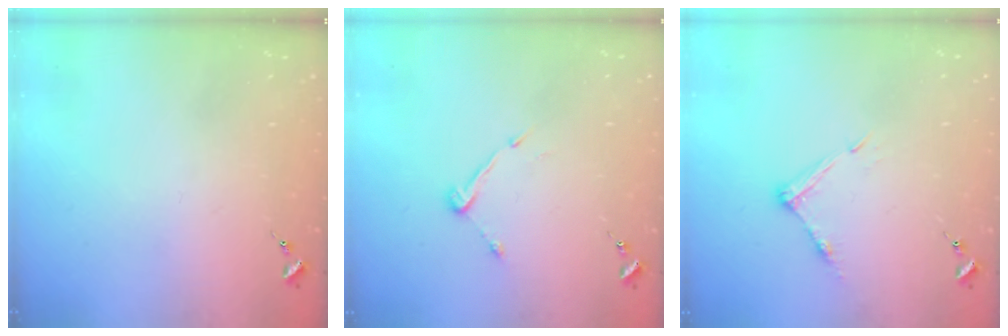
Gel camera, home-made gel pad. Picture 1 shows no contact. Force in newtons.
{"total": 6.5, "press": 6.5, "slide": 0.6}
{"total": 6.8, "press": 6.7, "slide": 0.4}